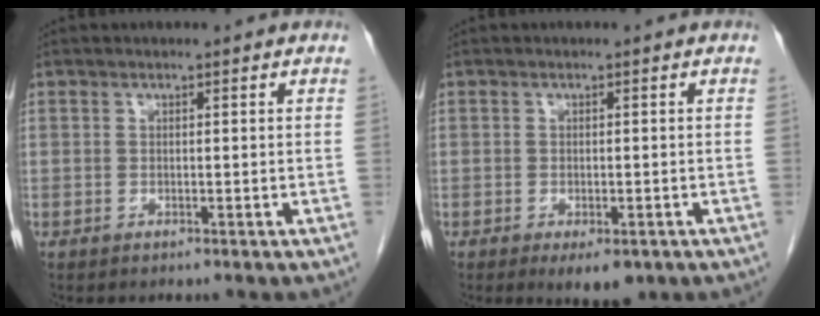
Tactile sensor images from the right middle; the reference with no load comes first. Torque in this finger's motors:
{"motor_torque": [0.54, -0.32, 0.02, 0.00]}